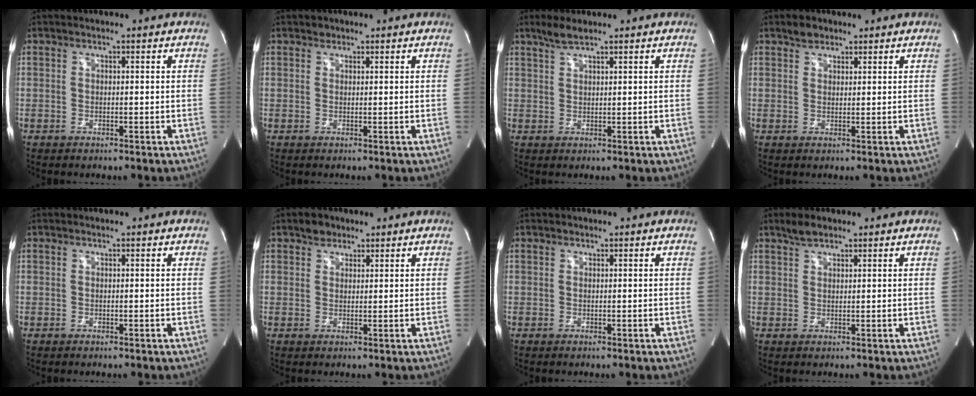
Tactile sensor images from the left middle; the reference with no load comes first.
{"total": 0.8, "force": [0.6, 0.5, 0.0], "torque": [0.003, -0.001, 0.006]}
{"total": 2.6, "force": [2.1, 0.2, 1.4], "torque": [-0.036, 0.006, 0.044]}
{"total": 2.2, "force": [1.6, 1.4, 0.5], "torque": [-0.011, 0.007, 0.027]}
{"total": 0.0}
{"total": 2.3, "force": [1.7, 1.6, 0.5], "torque": [-0.007, 0.007, 0.026]}
{"total": 0.0}
{"total": 2.4, "force": [2.0, 0.8, 1.0], "torque": [-0.026, 0.007, 0.038]}